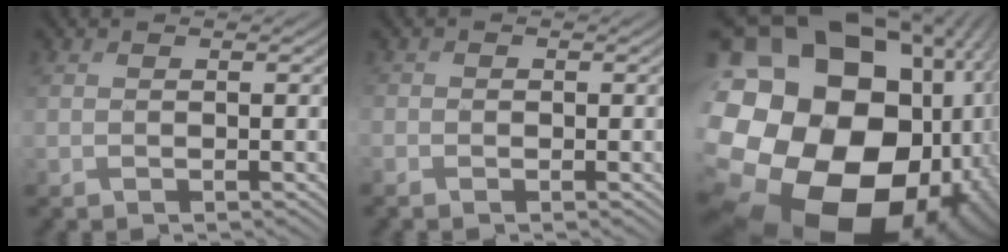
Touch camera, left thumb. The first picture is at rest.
{"total": 1.1, "force": [-0.7, -0.1, -0.9], "torque": [0.018, 0.002, -0.013]}
{"total": 25.1, "force": [-6.8, 20.9, 12.2], "torque": [-0.223, -0.056, -0.124]}